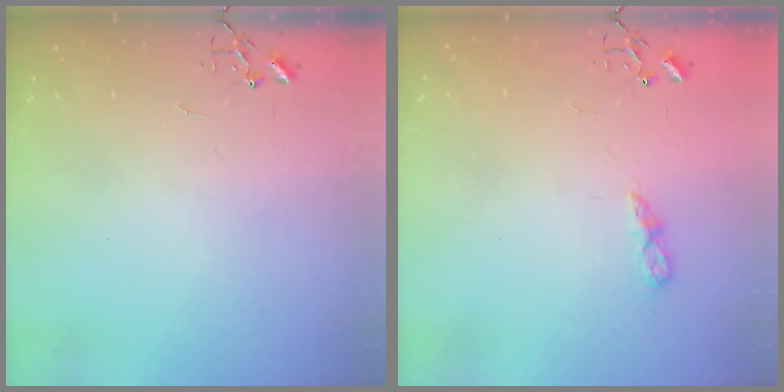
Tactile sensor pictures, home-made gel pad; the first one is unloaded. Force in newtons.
{"total": 4.6, "press": 4.6, "slide": 0.6}